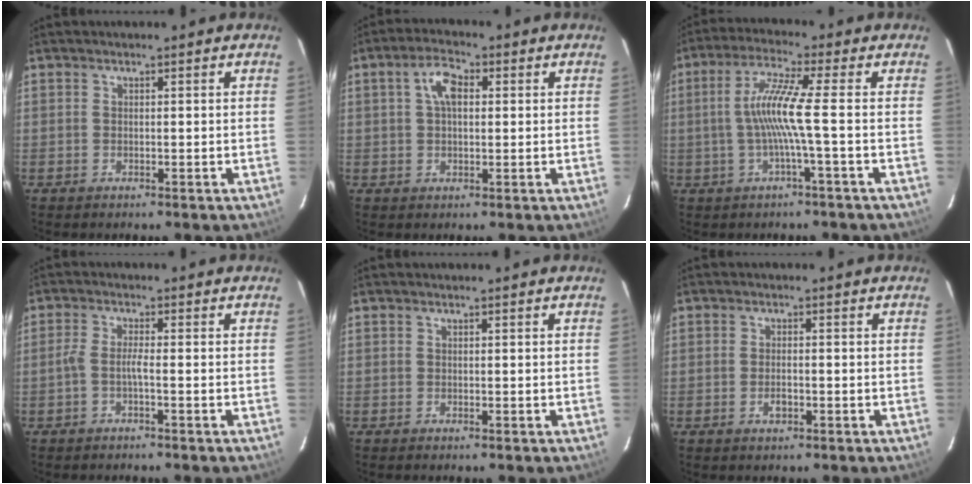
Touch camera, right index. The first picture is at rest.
{"total": 5.2, "force": [1.2, 2.8, 4.2], "torque": [-0.079, 0.018, 0.023]}
{"total": 7.8, "force": [-1.1, -1.3, 7.6], "torque": [-0.160, 0.003, -0.019]}
{"total": 2.3, "force": [-1.3, -0.1, 1.9], "torque": [-0.045, 0.004, -0.026]}
{"total": 0.0}
{"total": 2.2, "force": [-0.9, 1.0, 1.7], "torque": [-0.034, 0.001, -0.016]}